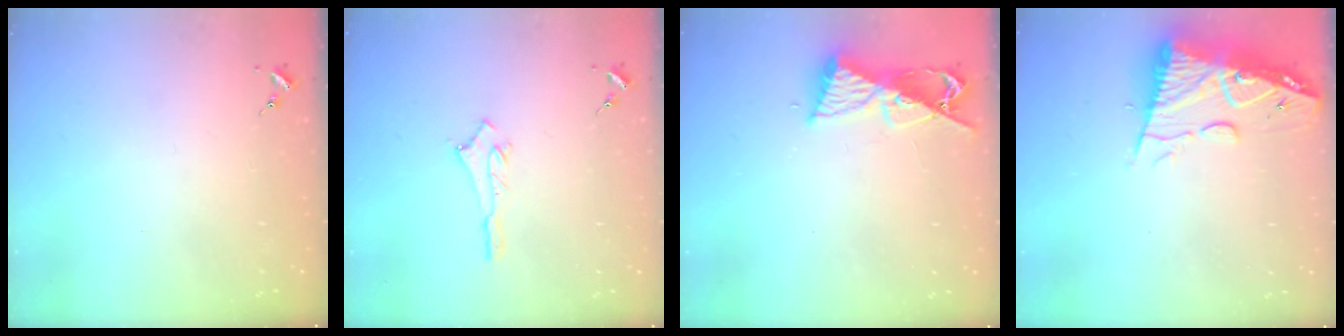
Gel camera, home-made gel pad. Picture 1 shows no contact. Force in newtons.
{"total": 2.8, "press": 2.8, "slide": 0.2}
{"total": 10.8, "press": 10.7, "slide": 1.1}
{"total": 15.9, "press": 15.8, "slide": 1.5}